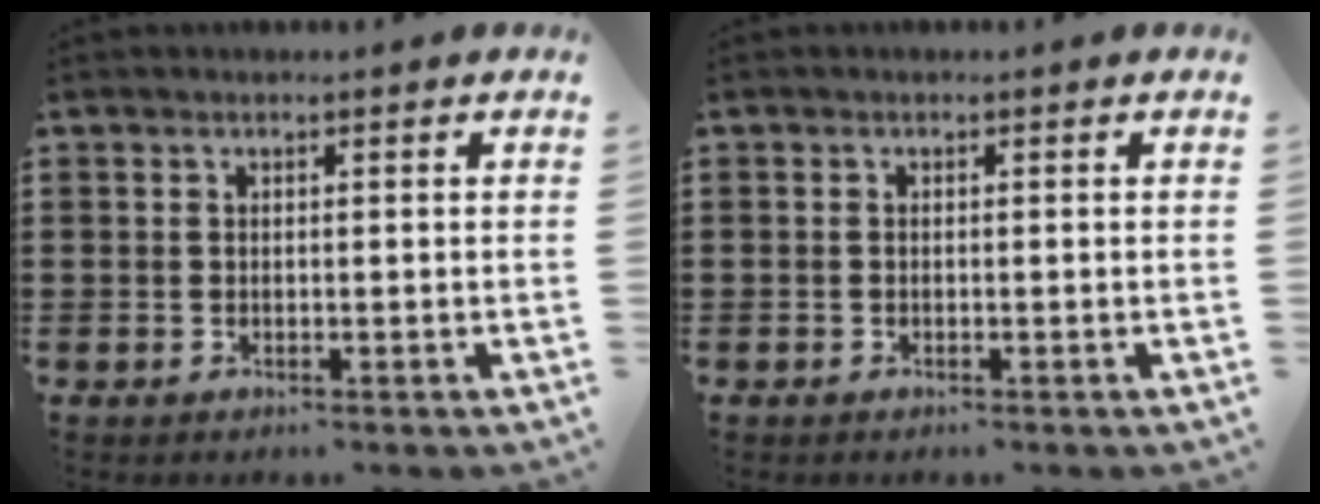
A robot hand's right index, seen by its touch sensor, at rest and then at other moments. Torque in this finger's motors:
{"motor_torque": [-1.09, 1.06, -0.06, -0.01]}